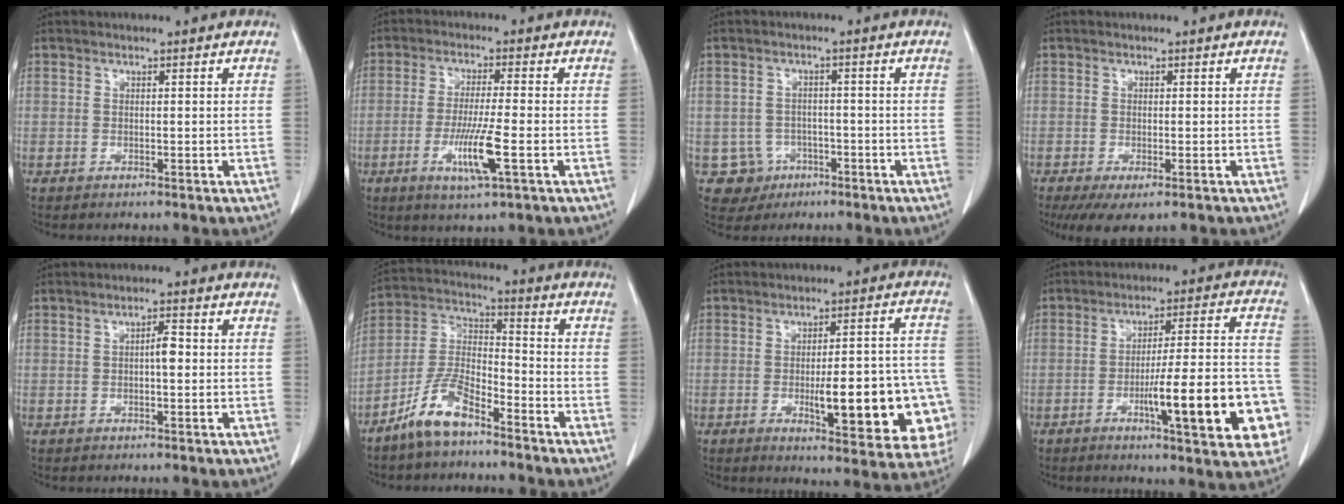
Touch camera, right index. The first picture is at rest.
{"total": 7.8, "force": [-2.6, 0.0, 7.3], "torque": [-0.138, -0.018, -0.048]}
{"total": 5.3, "force": [-2.5, 4.6, -0.1], "torque": [0.005, 0.011, -0.033]}
{"total": 6.1, "force": [-4.2, 1.7, 4.1], "torque": [-0.060, -0.017, -0.066]}
{"total": 2.3, "force": [-0.1, 0.6, 2.2], "torque": [-0.037, 0.005, -0.002]}
{"total": 9.3, "force": [-6.7, 2.9, 5.7], "torque": [-0.128, 0.003, -0.133]}
{"total": 18.1, "force": [-4.9, 4.3, 16.9], "torque": [-0.135, 0.028, -0.043]}
{"total": 17.8, "force": [-6.0, 2.6, 16.5], "torque": [-0.185, 0.021, -0.075]}